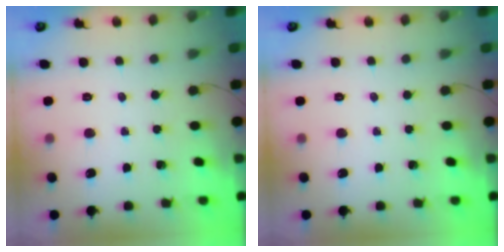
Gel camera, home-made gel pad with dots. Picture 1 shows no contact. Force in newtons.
{"total": 0.0}